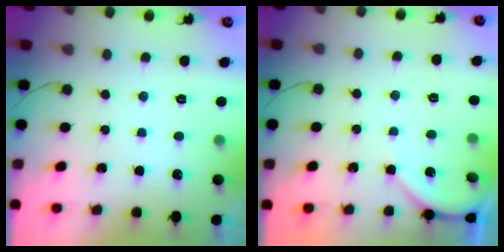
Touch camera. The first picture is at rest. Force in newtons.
{"total": 3.9, "press": 3.8, "slide": 0.5}